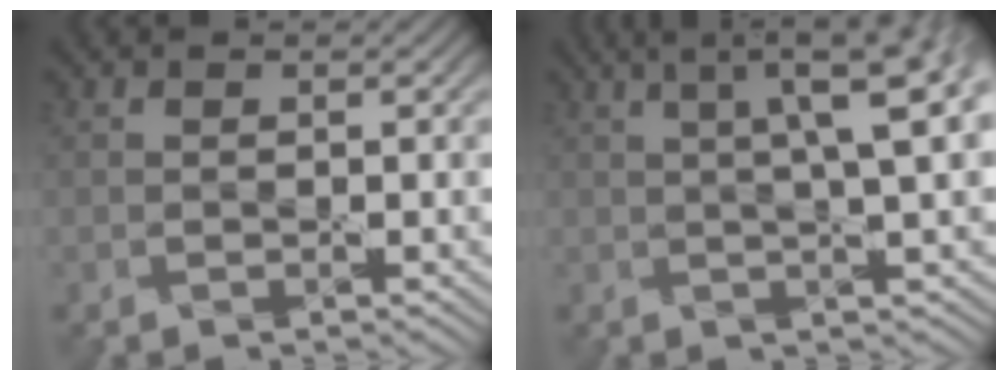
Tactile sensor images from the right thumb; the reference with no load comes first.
{"total": 9.2, "force": [2.9, 1.9, 8.5], "torque": [-0.091, 0.033, 0.033]}